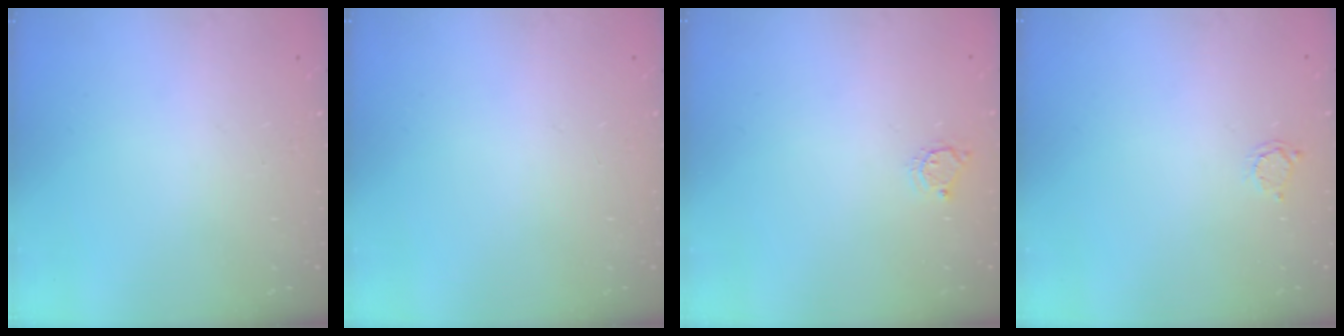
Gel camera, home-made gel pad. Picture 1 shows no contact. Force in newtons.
{"total": 0.0}
{"total": 3.7, "press": 3.7, "slide": 0.4}
{"total": 2.5, "press": 2.5, "slide": 0.4}